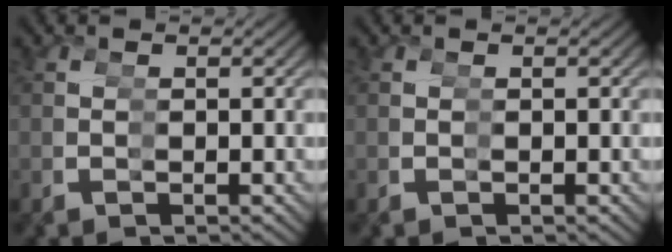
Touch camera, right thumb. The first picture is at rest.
{"total": 0.0}